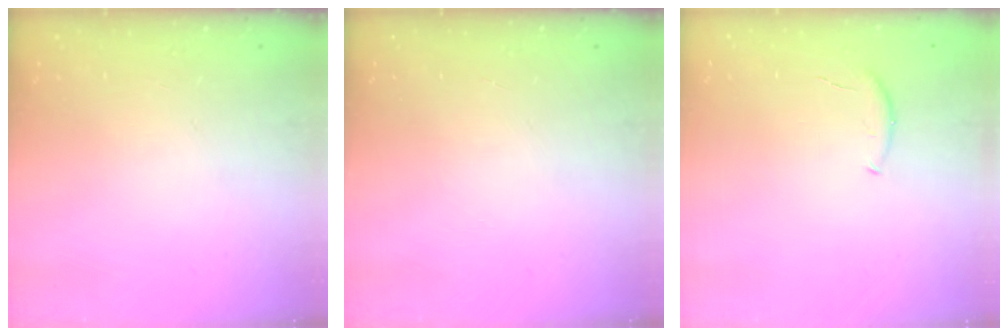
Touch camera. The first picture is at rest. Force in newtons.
{"total": 0.0}
{"total": 5.3, "press": 5.2, "slide": 0.6}